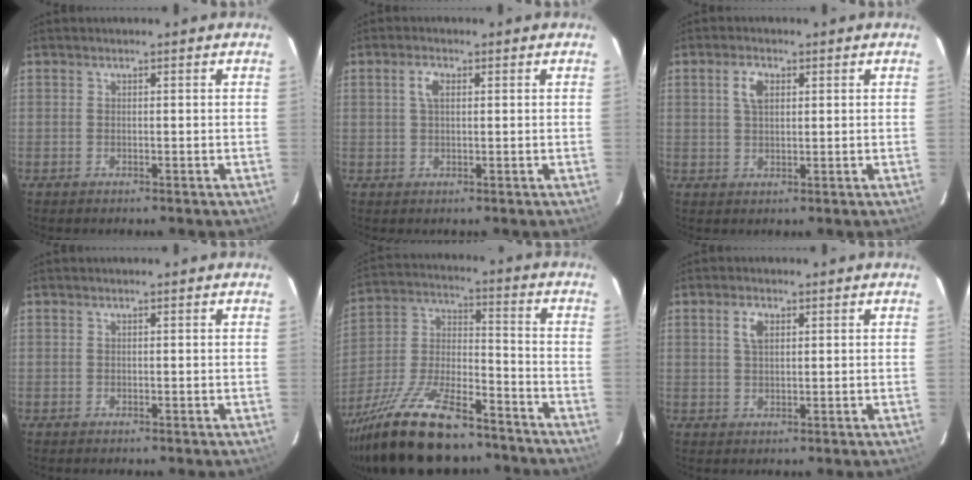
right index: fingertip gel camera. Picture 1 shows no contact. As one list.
[{"total": 2.7, "force": [0.8, 1.3, 2.2], "torque": [-0.046, 0.008, 0.014]}, {"total": 3.7, "force": [1.3, 2.1, 2.8], "torque": [-0.054, 0.008, 0.025]}, {"total": 0.0}, {"total": 24.3, "force": [-18.0, 8.2, 14.2], "torque": [-0.285, -0.020, -0.291]}, {"total": 3.0, "force": [1.2, 1.6, 2.3], "torque": [-0.044, 0.006, 0.022]}]